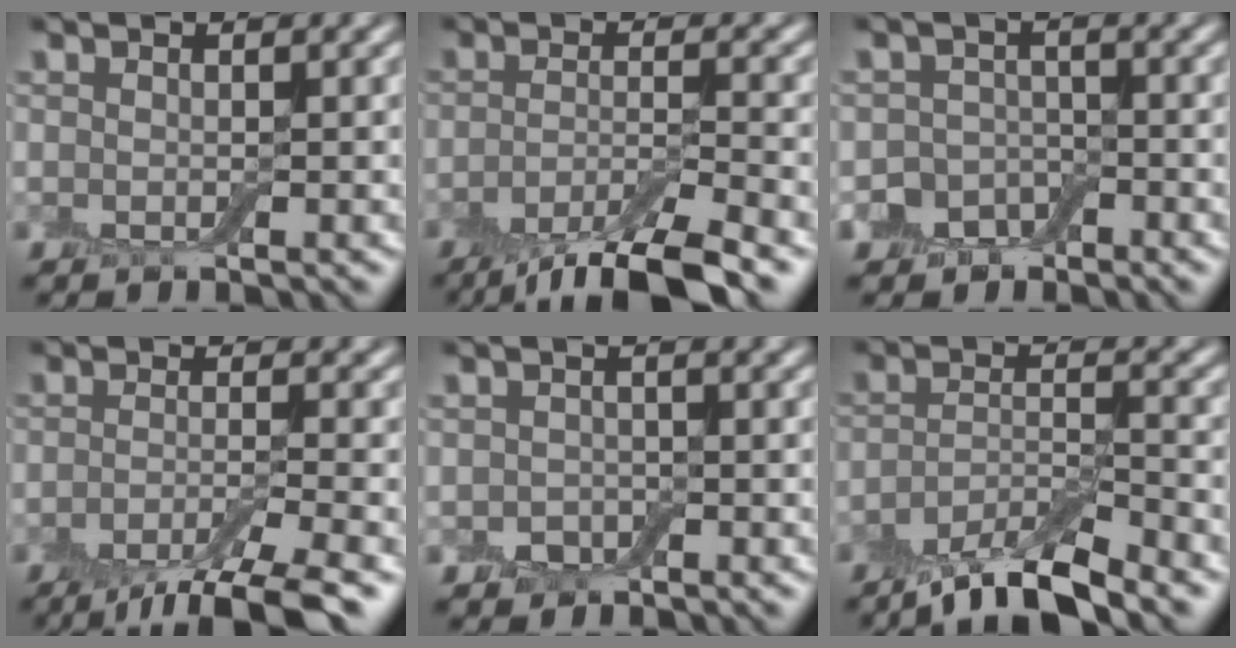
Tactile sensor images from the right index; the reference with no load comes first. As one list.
[{"total": 7.3, "force": [-5.0, 1.7, 5.0], "torque": [-0.073, -0.006, -0.092]}, {"total": 3.1, "force": [-1.9, 2.3, 0.8], "torque": [-0.006, 0.006, -0.038]}, {"total": 6.7, "force": [-4.3, 1.4, 4.9], "torque": [-0.066, -0.008, -0.079]}, {"total": 1.3, "force": [-0.7, 0.9, 0.4], "torque": [-0.004, 0.001, -0.015]}, {"total": 5.9, "force": [-4.6, 1.3, 3.5], "torque": [-0.058, -0.006, -0.087]}]